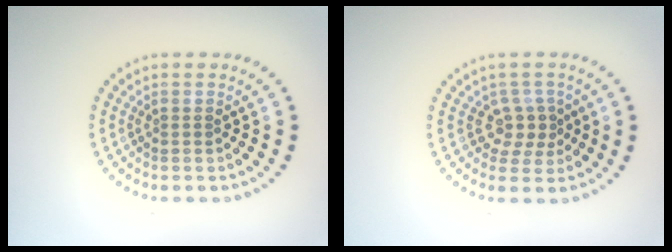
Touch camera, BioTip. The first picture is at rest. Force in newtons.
{"total": 2.3, "press": 1.8, "slide": 1.3}